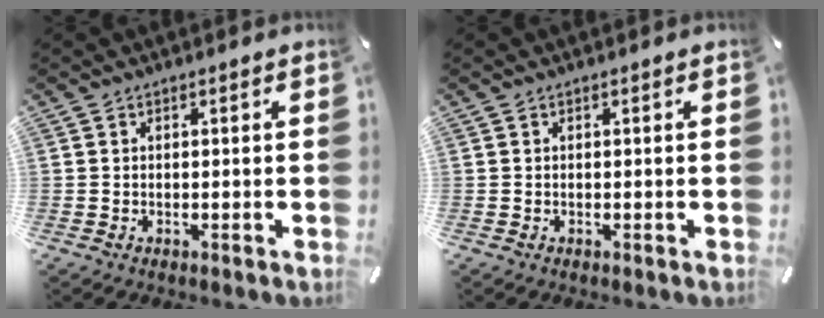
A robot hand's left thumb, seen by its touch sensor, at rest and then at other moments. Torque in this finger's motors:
{"motor_torque": [0.00, 0.00, 0.00, 0.00, 0.00]}